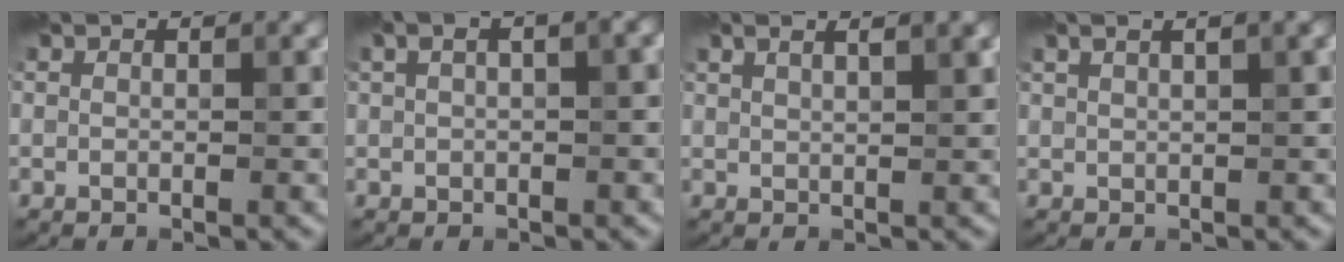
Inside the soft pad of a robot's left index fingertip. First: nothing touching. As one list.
[{"total": 3.8, "force": [1.8, 1.4, 3.1], "torque": [-0.052, 0.015, 0.029]}, {"total": 3.7, "force": [2.1, 1.4, 2.7], "torque": [-0.014, 0.014, 0.008]}, {"total": 2.9, "force": [1.6, 0.8, 2.2], "torque": [-0.028, 0.004, 0.024]}]